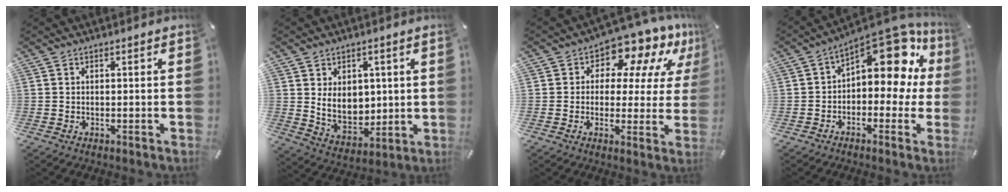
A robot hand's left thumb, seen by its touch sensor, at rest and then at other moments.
{"total": 8.6, "force": [2.3, 6.9, 4.5], "torque": [-0.076, -0.009, 0.044]}
{"total": 10.6, "force": [7.2, 5.8, 5.2], "torque": [-0.087, -0.055, 0.127]}
{"total": 16.8, "force": [8.2, 8.7, 11.7], "torque": [-0.150, -0.068, 0.137]}